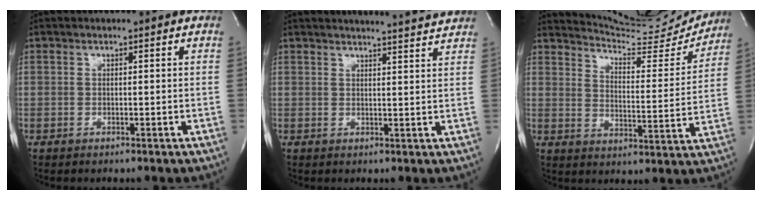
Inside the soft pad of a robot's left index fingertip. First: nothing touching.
{"total": 10.1, "force": [9.9, -0.7, 2.0], "torque": [-0.033, -0.020, 0.110]}
{"total": 15.5, "force": [15.2, 1.3, 2.6], "torque": [-0.043, -0.056, 0.200]}